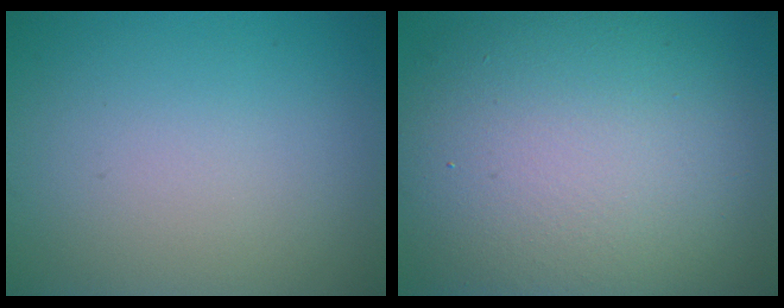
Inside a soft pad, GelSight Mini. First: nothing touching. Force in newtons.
{"total": 13.9, "press": 13.8, "slide": 0.9}